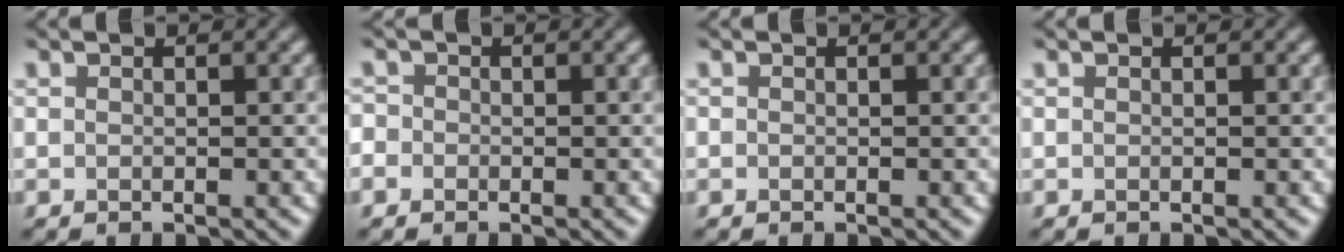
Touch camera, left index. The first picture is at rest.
{"total": 1.4, "force": [-0.4, 1.3, 0.2], "torque": [0.011, 0.011, -0.022]}
{"total": 0.0}
{"total": 0.0}